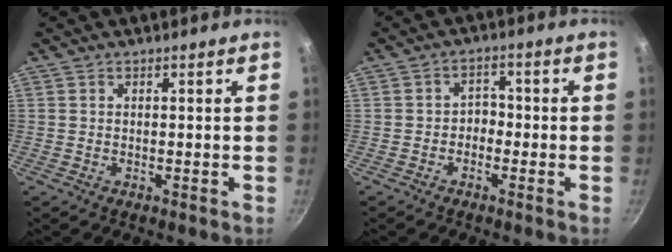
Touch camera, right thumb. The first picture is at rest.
{"total": 3.0, "force": [-1.2, 2.3, 1.4], "torque": [-0.003, 0.021, -0.026]}